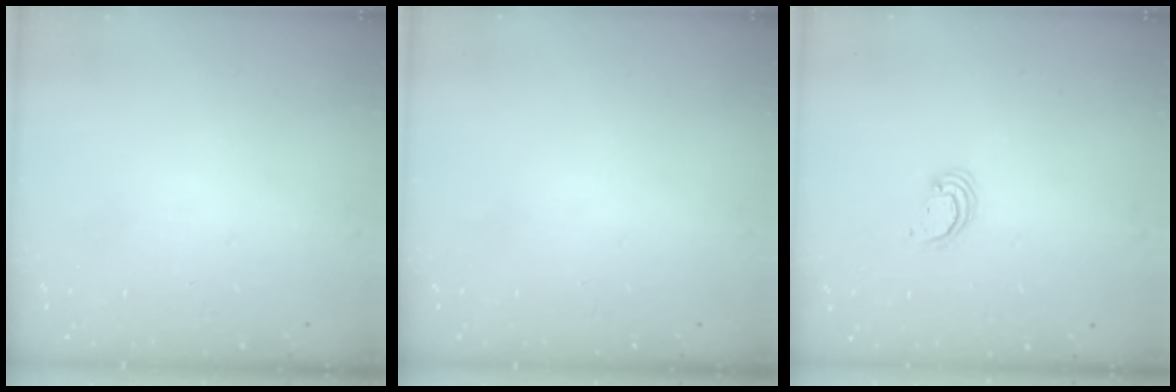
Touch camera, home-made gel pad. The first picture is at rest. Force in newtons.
{"total": 0.0}
{"total": 2.4, "press": 2.4, "slide": 0.3}